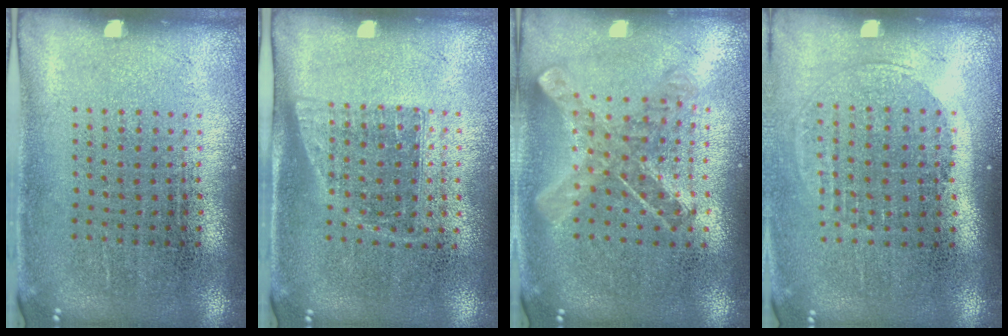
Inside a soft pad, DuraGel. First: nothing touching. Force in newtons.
{"total": 1.1, "press": 0.9, "slide": 0.6}
{"total": 0.9, "press": 0.9, "slide": 0.1}
{"total": 1.3, "press": 1.2, "slide": 0.6}